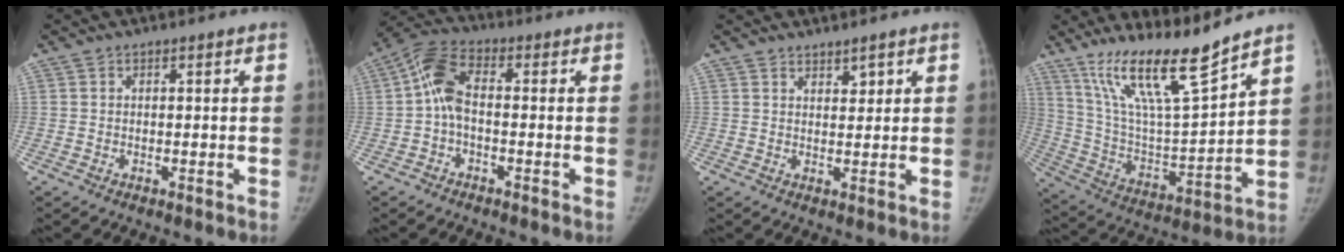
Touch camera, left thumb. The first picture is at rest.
{"total": 7.4, "force": [-0.4, 4.0, 6.2], "torque": [-0.122, 0.026, -0.021]}
{"total": 2.1, "force": [1.6, 0.9, 0.9], "torque": [-0.003, -0.012, 0.027]}
{"total": 17.6, "force": [13.5, 1.8, 11.2], "torque": [-0.178, -0.076, 0.256]}